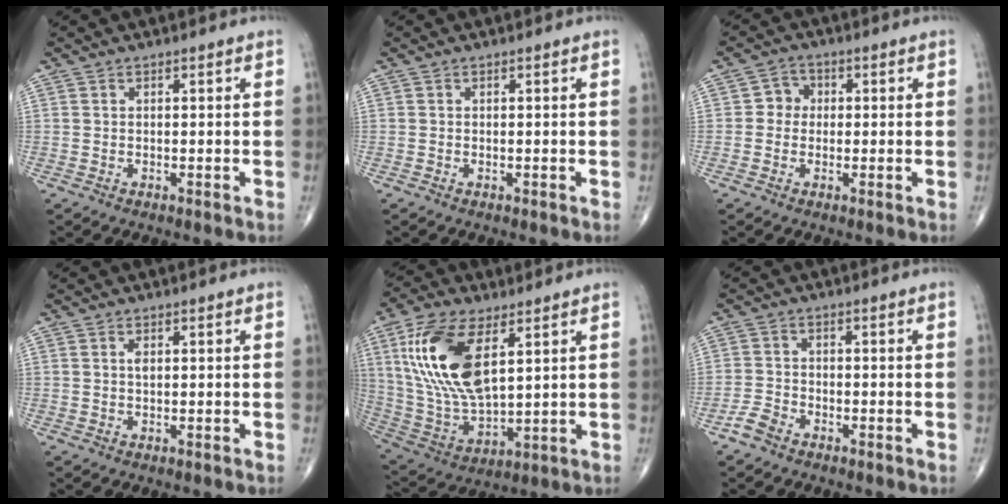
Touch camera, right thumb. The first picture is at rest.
{"total": 0.0}
{"total": 3.4, "force": [0.0, 3.1, 1.3], "torque": [0.002, 0.010, -0.010]}
{"total": 1.0, "force": [0.2, 0.5, 0.9], "torque": [-0.011, 0.001, 0.003]}
{"total": 18.6, "force": [6.3, 8.6, 15.2], "torque": [-0.303, -0.021, 0.127]}
{"total": 3.1, "force": [-2.3, 1.6, 1.3], "torque": [-0.026, 0.011, -0.047]}